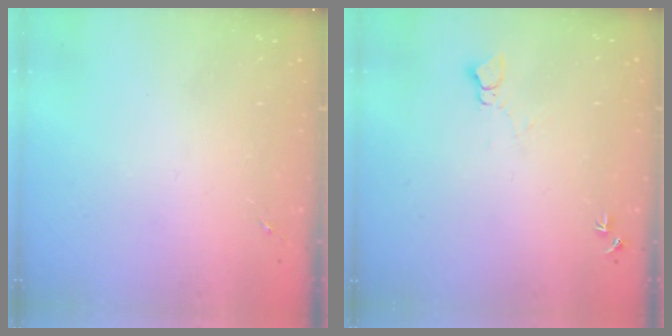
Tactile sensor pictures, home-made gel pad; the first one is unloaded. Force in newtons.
{"total": 5.2, "press": 5.2, "slide": 0.6}